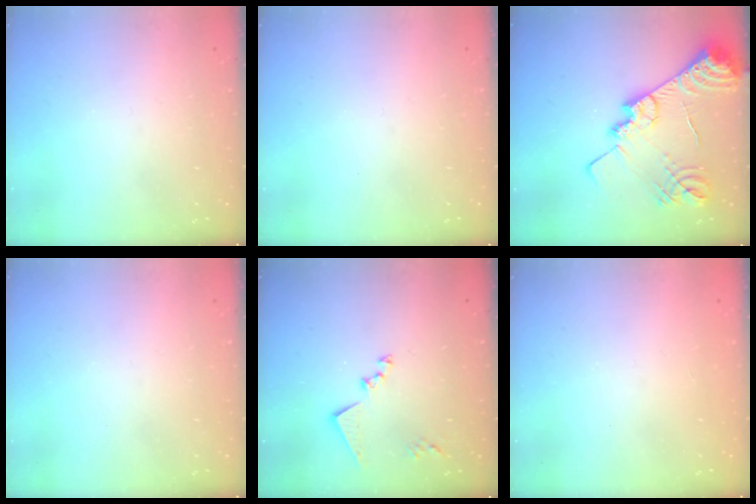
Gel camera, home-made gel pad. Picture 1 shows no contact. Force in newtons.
{"total": 0.0}
{"total": 20.6, "press": 20.5, "slide": 1.9}
{"total": 0.0}
{"total": 11.8, "press": 11.8, "slide": 0.7}
{"total": 1.0, "press": 0.9, "slide": 0.3}